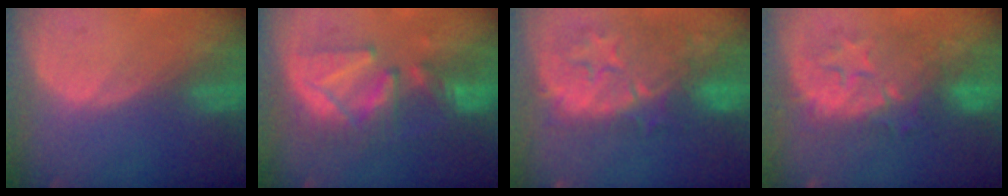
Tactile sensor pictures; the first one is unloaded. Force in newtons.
{"total": 8.9, "press": 8.8, "slide": 1.0}
{"total": 10.6, "press": 10.0, "slide": 3.6}
{"total": 8.7, "press": 8.7, "slide": 0.4}